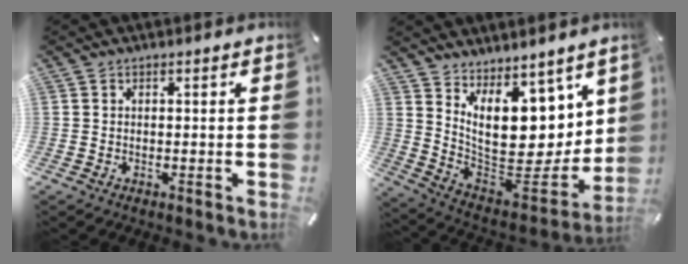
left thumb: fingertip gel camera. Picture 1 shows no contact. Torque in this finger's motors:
{"motor_torque": [2.78, 2.25, 1.06, -0.29, 0.19]}